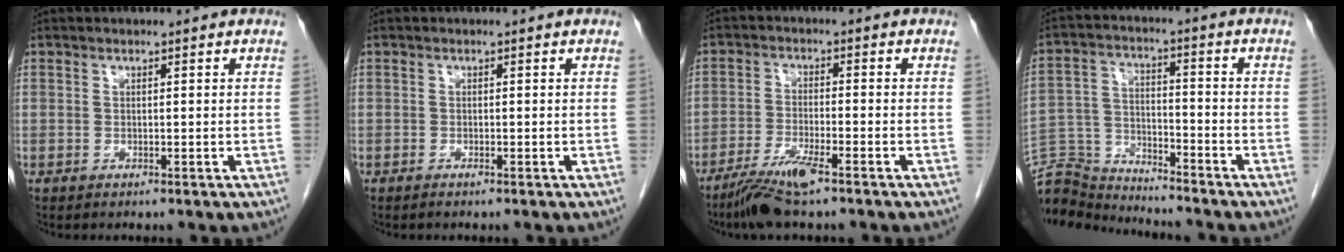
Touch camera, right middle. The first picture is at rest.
{"total": 0.5, "force": [-0.4, -0.1, 0.3], "torque": [-0.008, 0.000, -0.007]}
{"total": 6.9, "force": [-4.9, 0.5, 4.9], "torque": [-0.101, -0.017, -0.091]}
{"total": 11.3, "force": [-11.2, 0.7, 1.0], "torque": [-0.019, 0.016, -0.207]}